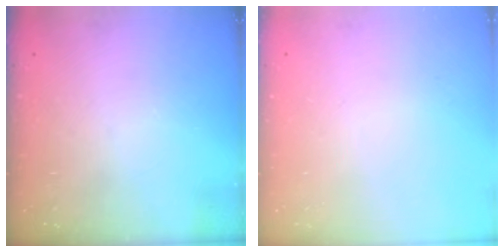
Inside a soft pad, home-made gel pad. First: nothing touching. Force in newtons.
{"total": 0.0}